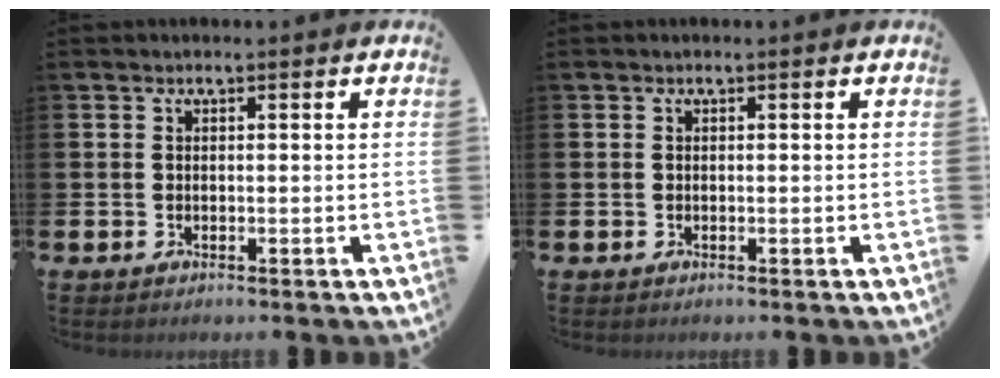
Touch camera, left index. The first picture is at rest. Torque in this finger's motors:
{"motor_torque": [-0.12, -0.07, 0.05, 0.02]}